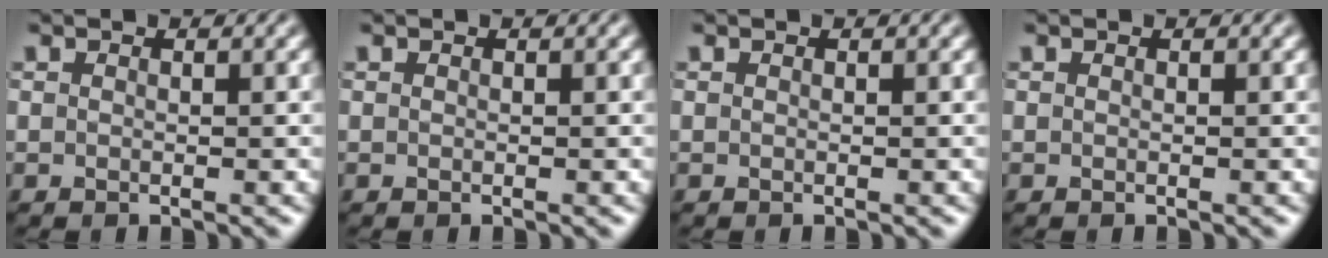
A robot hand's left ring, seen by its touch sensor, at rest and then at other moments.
{"total": 0.0}
{"total": 0.0}
{"total": 0.0}